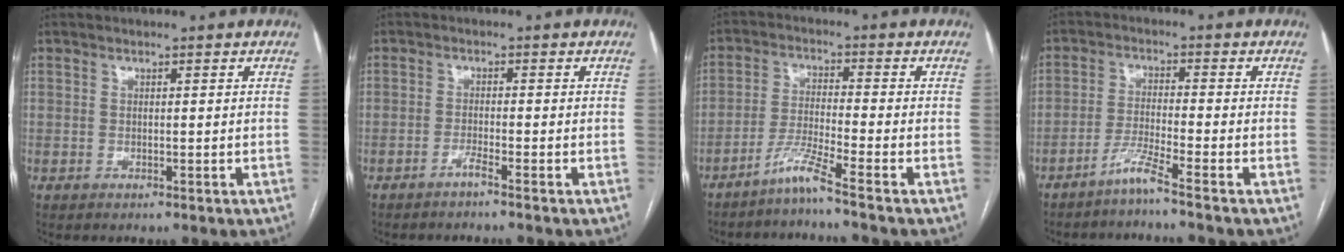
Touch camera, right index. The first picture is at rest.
{"total": 1.6, "force": [-1.3, -0.5, 0.8], "torque": [-0.014, 0.003, -0.026]}
{"total": 5.2, "force": [-4.1, -1.8, 2.6], "torque": [-0.057, -0.020, -0.088]}
{"total": 4.0, "force": [-3.3, -1.4, 1.9], "torque": [-0.044, -0.016, -0.072]}